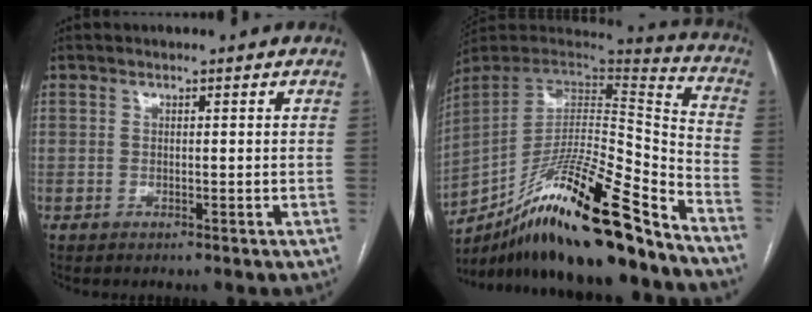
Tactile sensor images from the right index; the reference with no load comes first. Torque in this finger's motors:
{"motor_torque": [1.10, -1.04, 1.05, 0.21]}